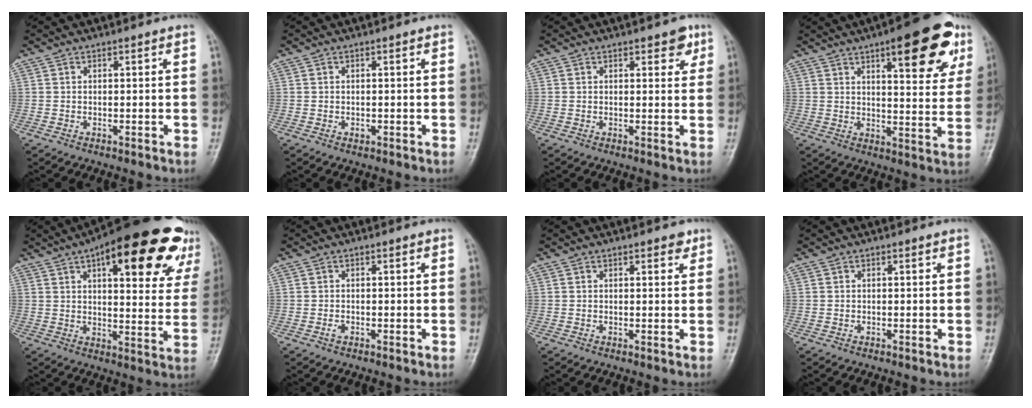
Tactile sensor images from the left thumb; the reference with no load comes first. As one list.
[{"total": 0.7, "force": [-0.1, 0.5, 0.4], "torque": [-0.001, 0.001, -0.002]}, {"total": 3.4, "force": [1.9, 1.7, 2.2], "torque": [-0.009, -0.006, 0.020]}, {"total": 16.7, "force": [8.9, 5.3, 13.1], "torque": [-0.134, -0.027, 0.116]}, {"total": 25.2, "force": [13.6, 8.9, 19.3], "torque": [-0.231, -0.013, 0.177]}, {"total": 0.8, "force": [-0.3, 0.5, 0.5], "torque": [-0.009, 0.001, -0.008]}, {"total": 1.9, "force": [1.2, 0.9, 1.2], "torque": [-0.007, -0.004, 0.013]}, {"total": 0.0}]